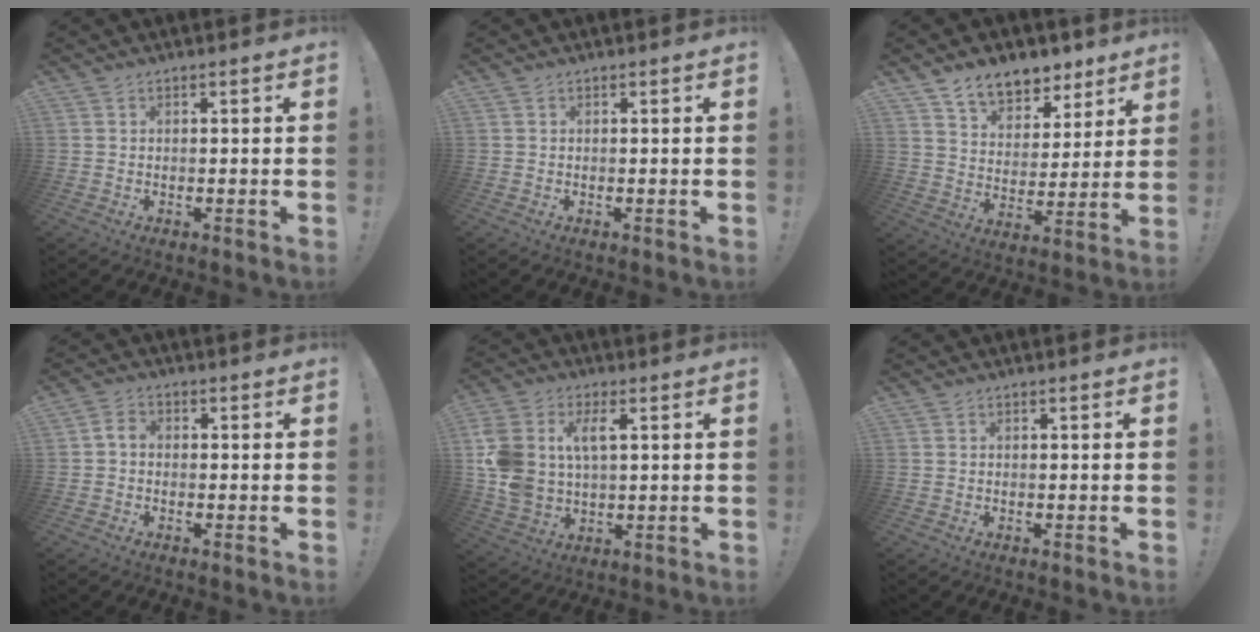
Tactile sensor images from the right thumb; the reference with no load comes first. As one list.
[{"total": 0.0}, {"total": 11.0, "force": [8.5, 6.0, 3.5], "torque": [-0.060, -0.059, 0.161]}, {"total": 2.6, "force": [-0.8, 1.8, 1.8], "torque": [-0.033, 0.013, -0.014]}, {"total": 12.4, "force": [4.0, 8.2, 8.3], "torque": [-0.171, -0.011, 0.075]}, {"total": 0.0}]